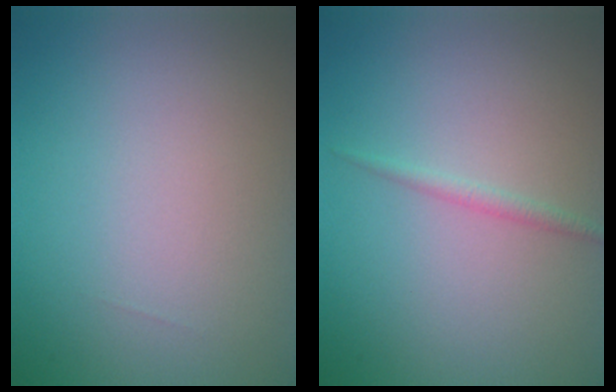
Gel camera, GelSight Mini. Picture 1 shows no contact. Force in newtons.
{"total": 1.0, "press": 1.0, "slide": 0.1}